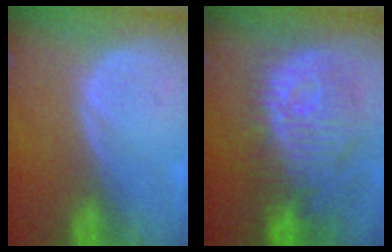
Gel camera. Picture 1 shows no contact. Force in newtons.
{"total": 12.2, "press": 10.9, "slide": 5.4}